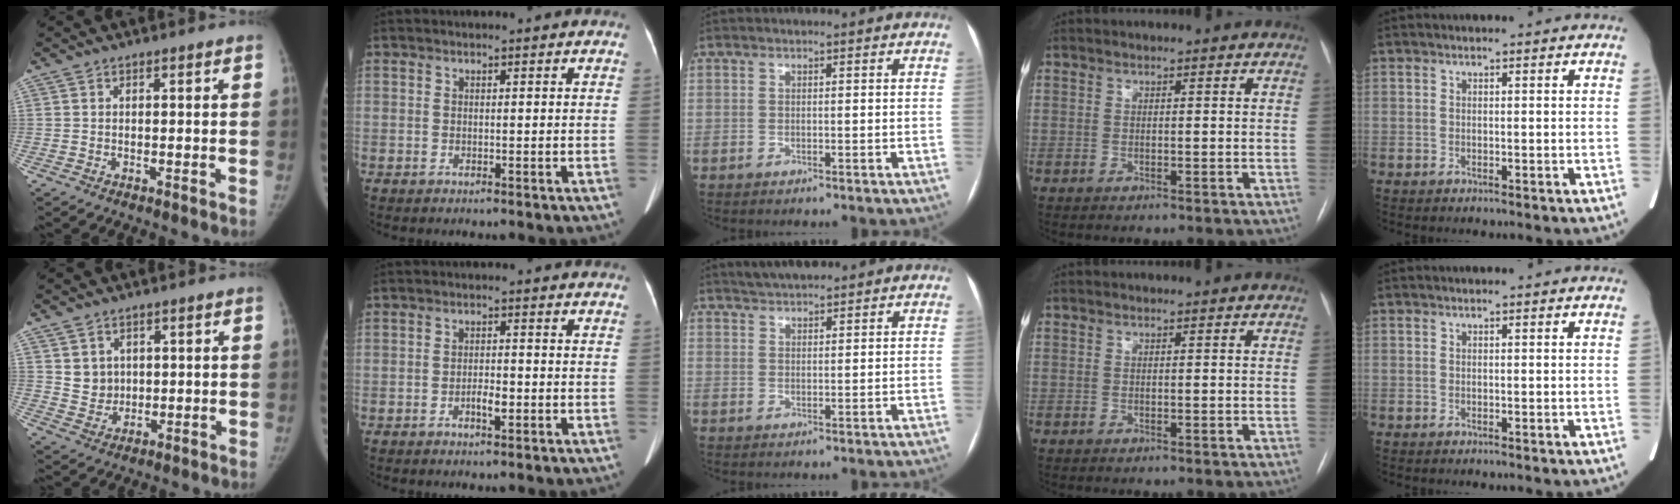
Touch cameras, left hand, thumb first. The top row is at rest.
{"thumb": {"total": 4.6, "force": [1.4, 4.1, 1.4], "torque": [-0.003, -0.011, 0.036]}, "index": {"total": 2.2, "force": [-0.9, 0.7, 1.9], "torque": [-0.032, 0.002, -0.014]}, "middle": {"total": 4.2, "force": [3.8, 0.7, 1.6], "torque": [-0.033, 0.020, 0.067]}}